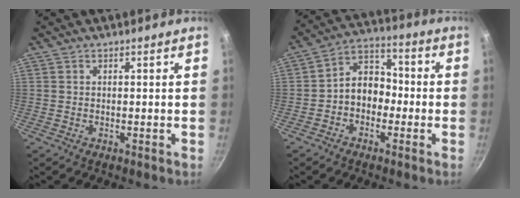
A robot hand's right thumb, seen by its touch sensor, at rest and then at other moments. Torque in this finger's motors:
{"motor_torque": [0.03, 0.20, 0.14, 0.09, 0.02]}